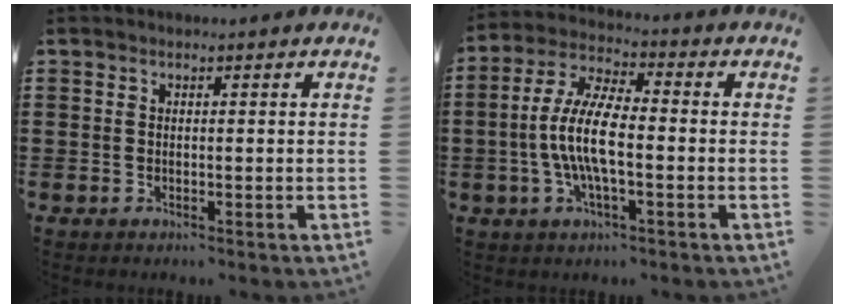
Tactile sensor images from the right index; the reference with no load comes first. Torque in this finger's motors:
{"motor_torque": [2.14, 0.00, 1.05, 0.21]}